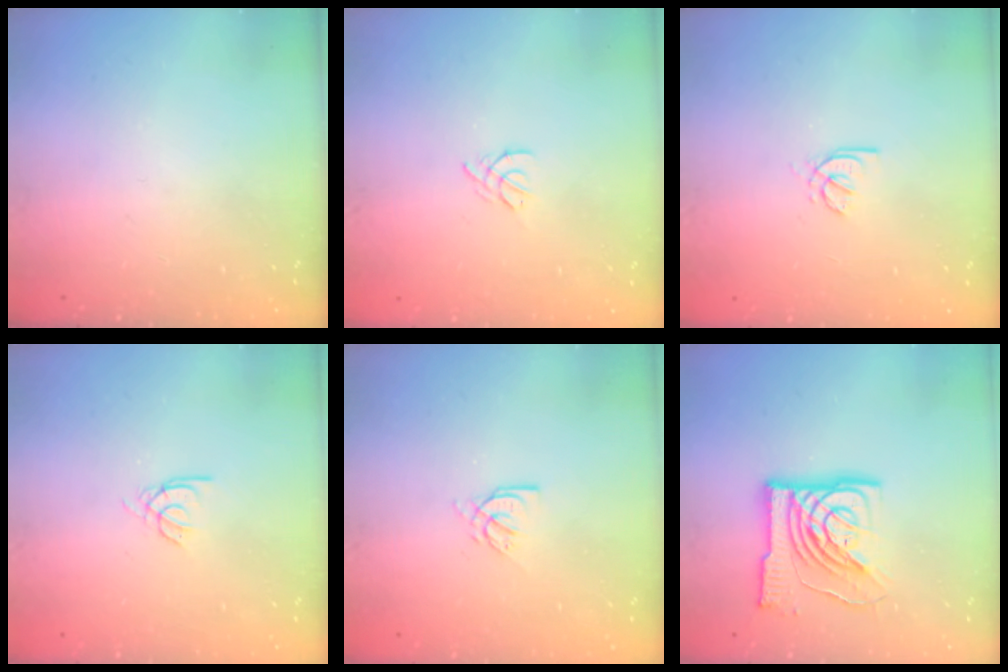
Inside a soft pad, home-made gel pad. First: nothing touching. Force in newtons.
{"total": 2.0, "press": 1.9, "slide": 0.5}
{"total": 2.1, "press": 2.1, "slide": 0.6}
{"total": 2.2, "press": 2.2, "slide": 0.2}
{"total": 4.2, "press": 4.2, "slide": 0.2}
{"total": 13.9, "press": 13.8, "slide": 1.8}